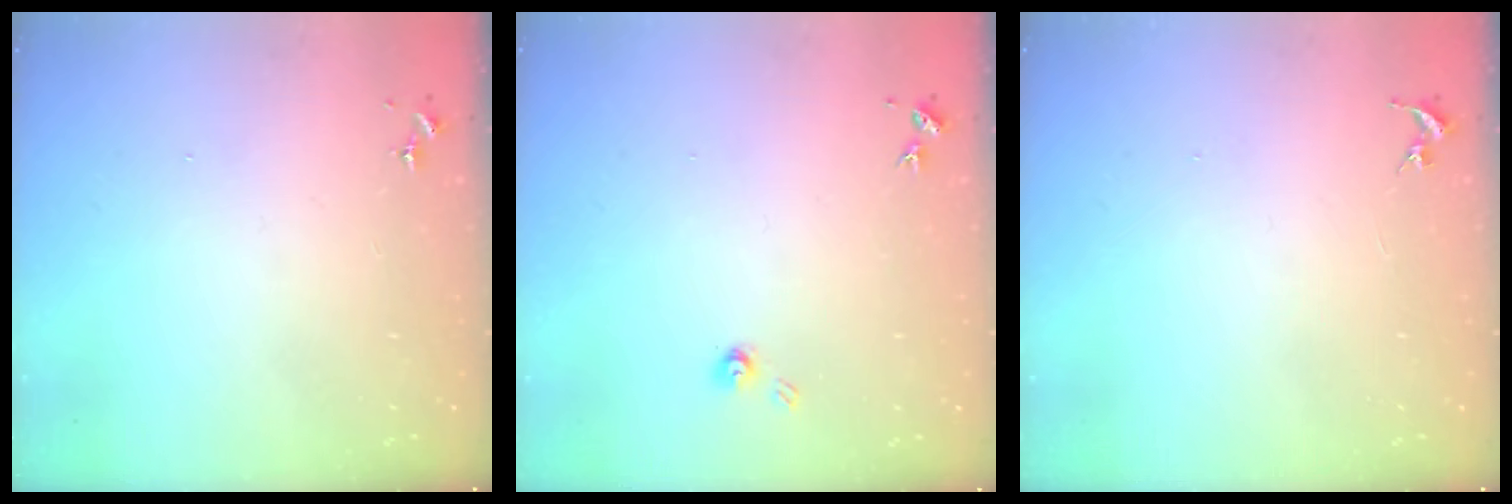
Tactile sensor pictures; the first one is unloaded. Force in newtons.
{"total": 3.9, "press": 3.9, "slide": 0.4}
{"total": 0.0}